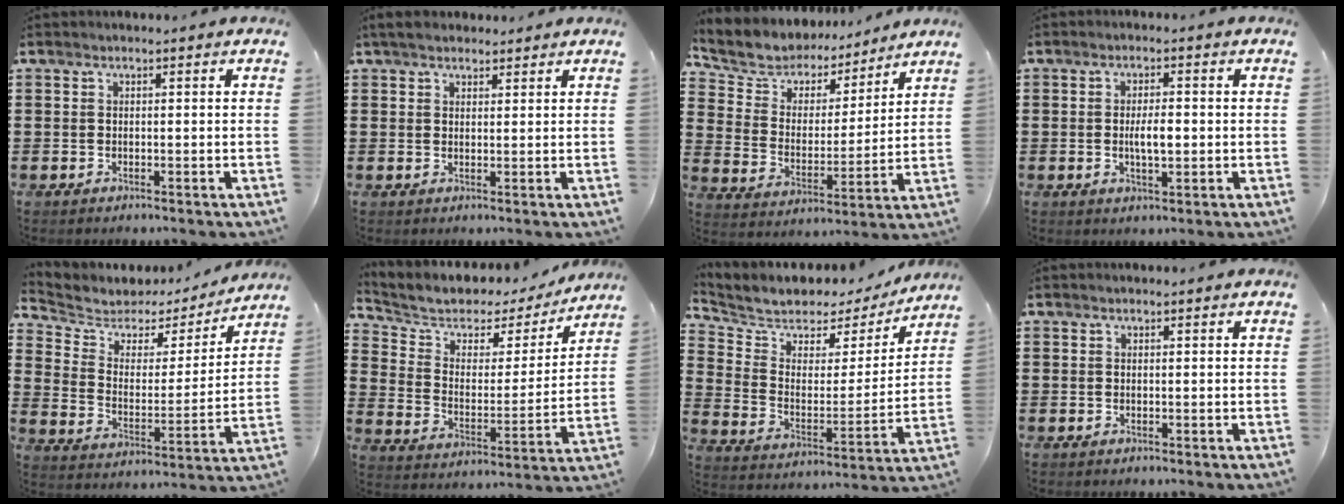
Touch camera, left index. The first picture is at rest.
{"total": 2.5, "force": [2.1, 1.0, 0.7], "torque": [-0.021, 0.005, 0.041]}
{"total": 6.3, "force": [5.7, 2.6, 0.0], "torque": [-0.045, -0.039, 0.100]}
{"total": 3.9, "force": [-0.2, 1.2, 3.7], "torque": [-0.060, -0.003, -0.007]}
{"total": 4.5, "force": [3.6, 2.6, 0.6], "torque": [-0.046, -0.026, 0.057]}
{"total": 4.7, "force": [3.8, 2.6, 0.9], "torque": [-0.052, -0.029, 0.058]}
{"total": 5.4, "force": [4.8, 2.3, 0.5], "torque": [-0.051, -0.040, 0.078]}
{"total": 0.0}